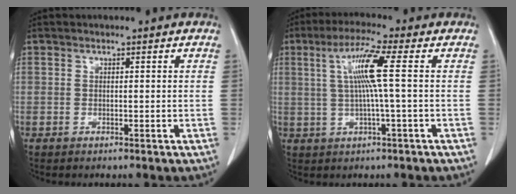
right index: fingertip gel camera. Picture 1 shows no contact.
{"total": 7.4, "force": [1.2, -1.0, 7.2], "torque": [-0.142, 0.011, 0.027]}